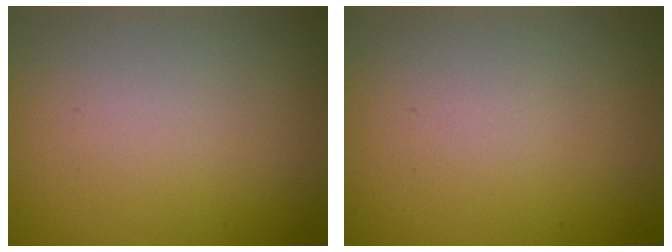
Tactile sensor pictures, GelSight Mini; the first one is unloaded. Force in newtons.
{"total": 0.0}